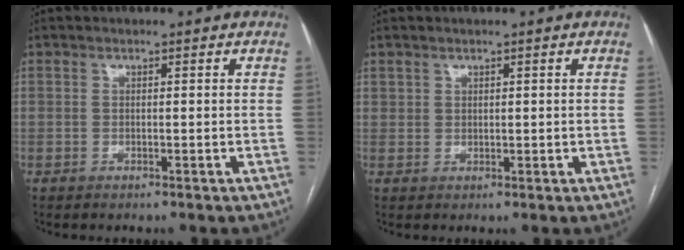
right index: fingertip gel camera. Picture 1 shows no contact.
{"total": 1.1, "force": [0.7, 0.9, 0.2], "torque": [0.007, 0.000, 0.010]}